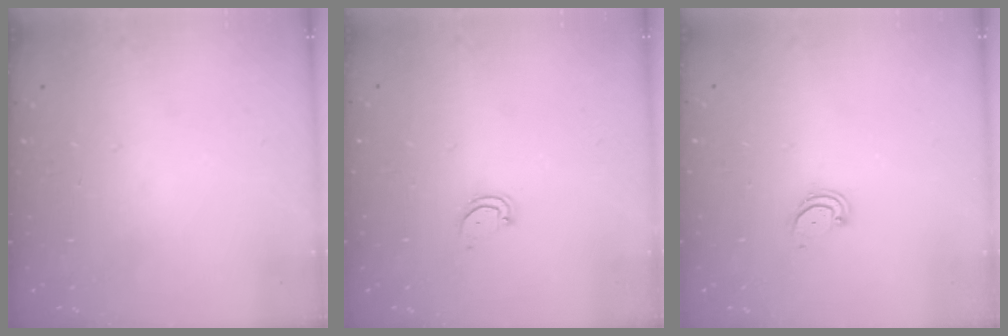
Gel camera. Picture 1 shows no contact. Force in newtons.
{"total": 2.8, "press": 2.8, "slide": 0.2}
{"total": 2.2, "press": 2.2, "slide": 0.3}